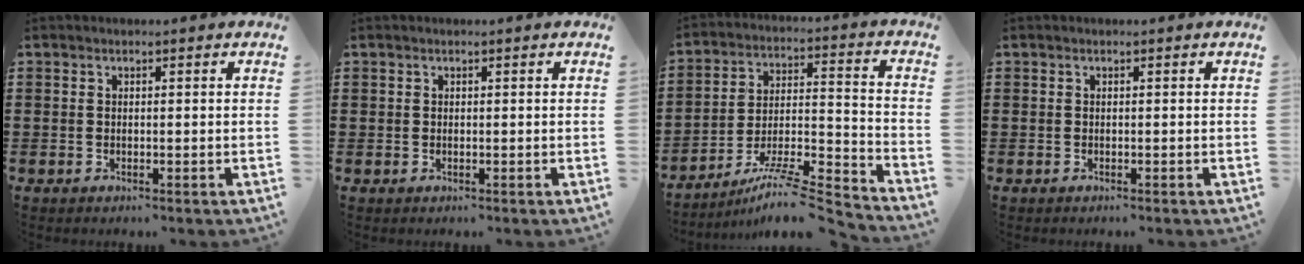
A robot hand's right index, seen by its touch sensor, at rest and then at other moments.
{"total": 0.0}
{"total": 9.2, "force": [-7.7, 0.4, 5.0], "torque": [-0.072, 0.002, -0.151]}
{"total": 0.0}